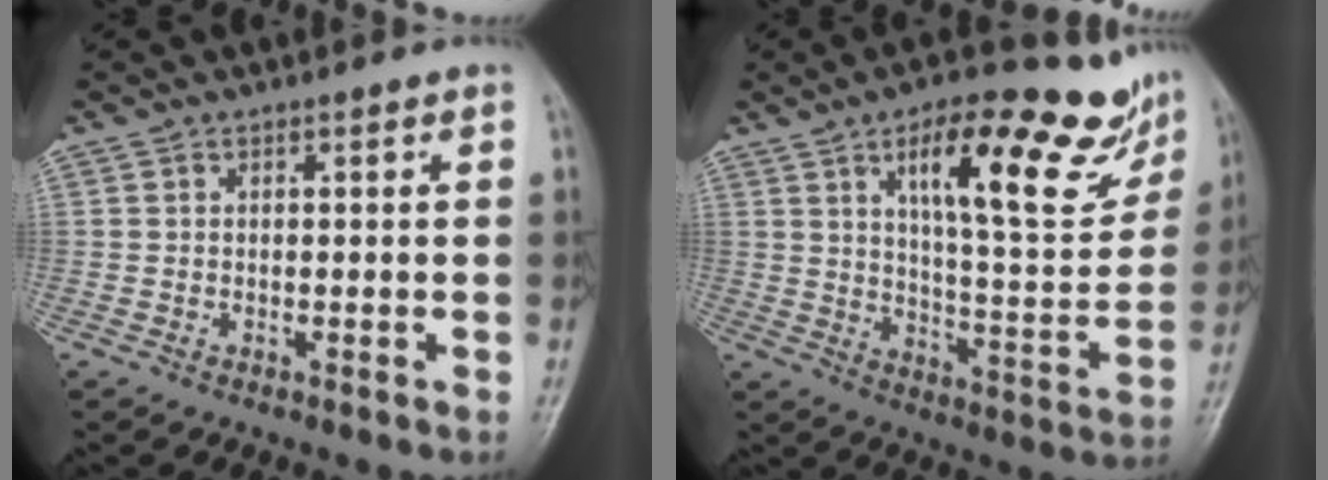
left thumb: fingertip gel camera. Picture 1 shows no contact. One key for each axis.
{"total": 22.0, "fx": 11.9, "fy": 6.7, "fz": 17.2, "tx": -0.202, "ty": -0.042, "tz": 0.180}